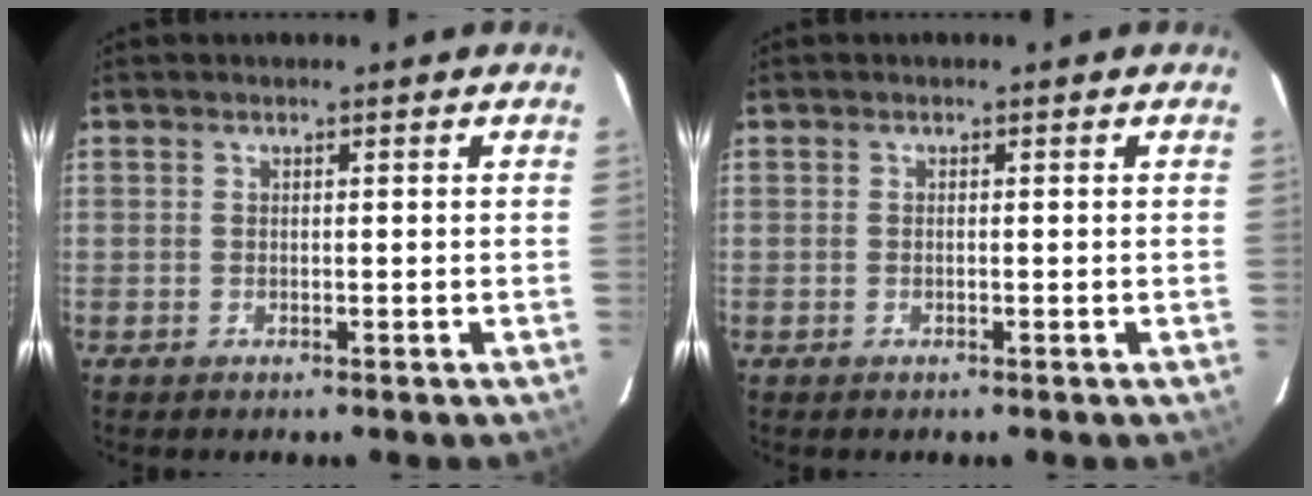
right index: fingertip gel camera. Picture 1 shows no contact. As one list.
[{"total": 0.0}]